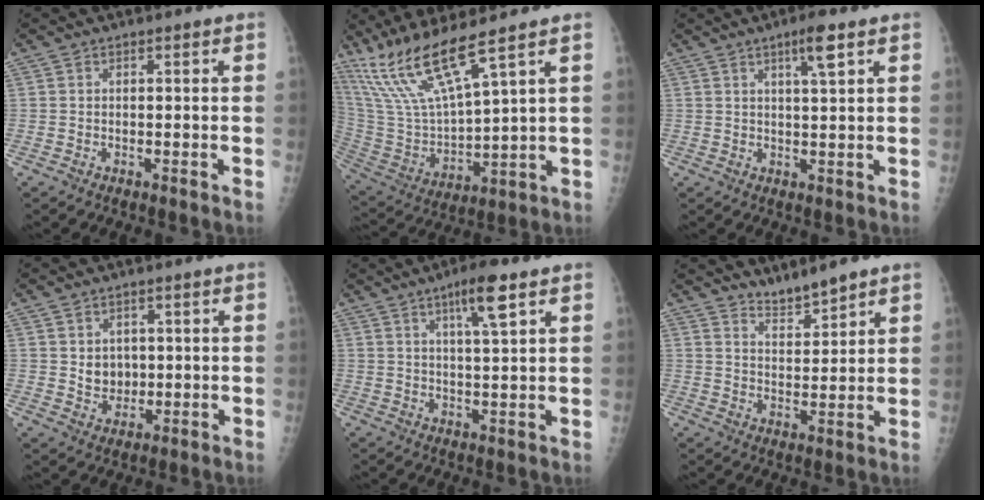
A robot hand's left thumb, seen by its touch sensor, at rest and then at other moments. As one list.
[{"total": 14.9, "force": [10.9, 1.6, 10.2], "torque": [-0.212, -0.052, 0.231]}, {"total": 4.5, "force": [2.5, 0.4, 3.7], "torque": [-0.062, -0.012, 0.041]}, {"total": 4.3, "force": [0.6, 3.6, 2.1], "torque": [-0.012, -0.007, 0.019]}, {"total": 6.9, "force": [3.8, 0.9, 5.7], "torque": [-0.097, -0.016, 0.063]}, {"total": 5.0, "force": [4.7, 0.6, 1.6], "torque": [-0.022, -0.037, 0.090]}]